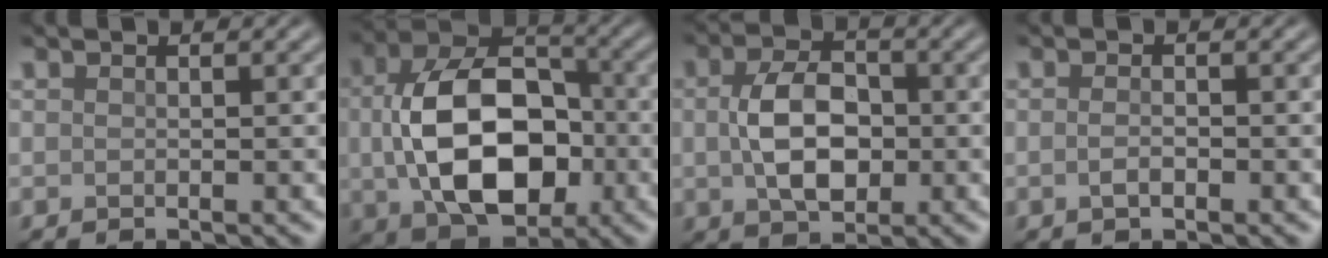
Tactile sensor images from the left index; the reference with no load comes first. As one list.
[{"total": 11.8, "force": [-0.6, 7.8, 8.8], "torque": [-0.159, -0.007, -0.004]}, {"total": 6.1, "force": [-0.1, 3.9, 4.6], "torque": [-0.091, -0.001, -0.001]}, {"total": 1.2, "force": [-0.5, 0.5, 1.0], "torque": [-0.022, -0.001, -0.010]}]